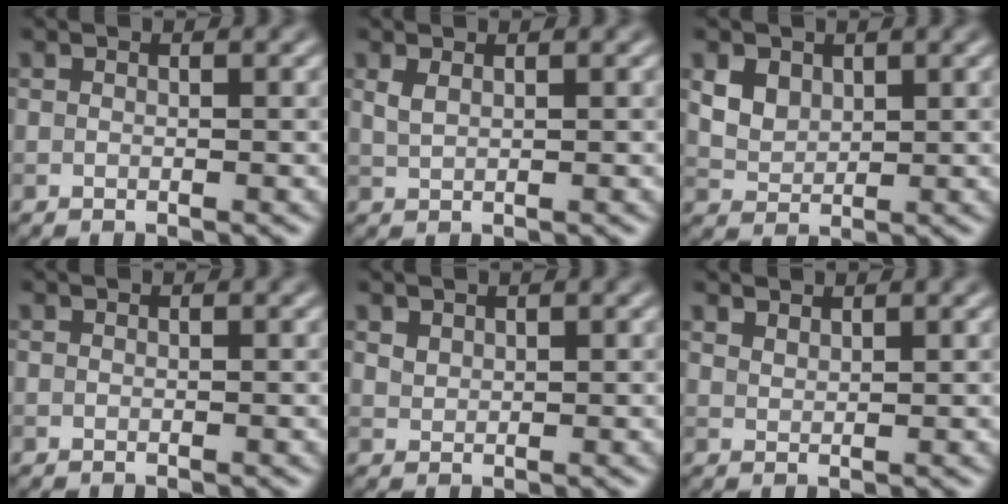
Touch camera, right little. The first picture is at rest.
{"total": 1.0, "force": [0.7, 0.3, 0.7], "torque": [-0.019, 0.001, 0.016]}
{"total": 3.4, "force": [1.7, 2.5, 1.7], "torque": [-0.045, 0.001, 0.039]}
{"total": 0.0}
{"total": 1.2, "force": [0.9, 0.7, 0.3], "torque": [-0.008, -0.001, 0.020]}
{"total": 1.5, "force": [1.5, 0.4, 0.3], "torque": [-0.008, -0.005, 0.032]}